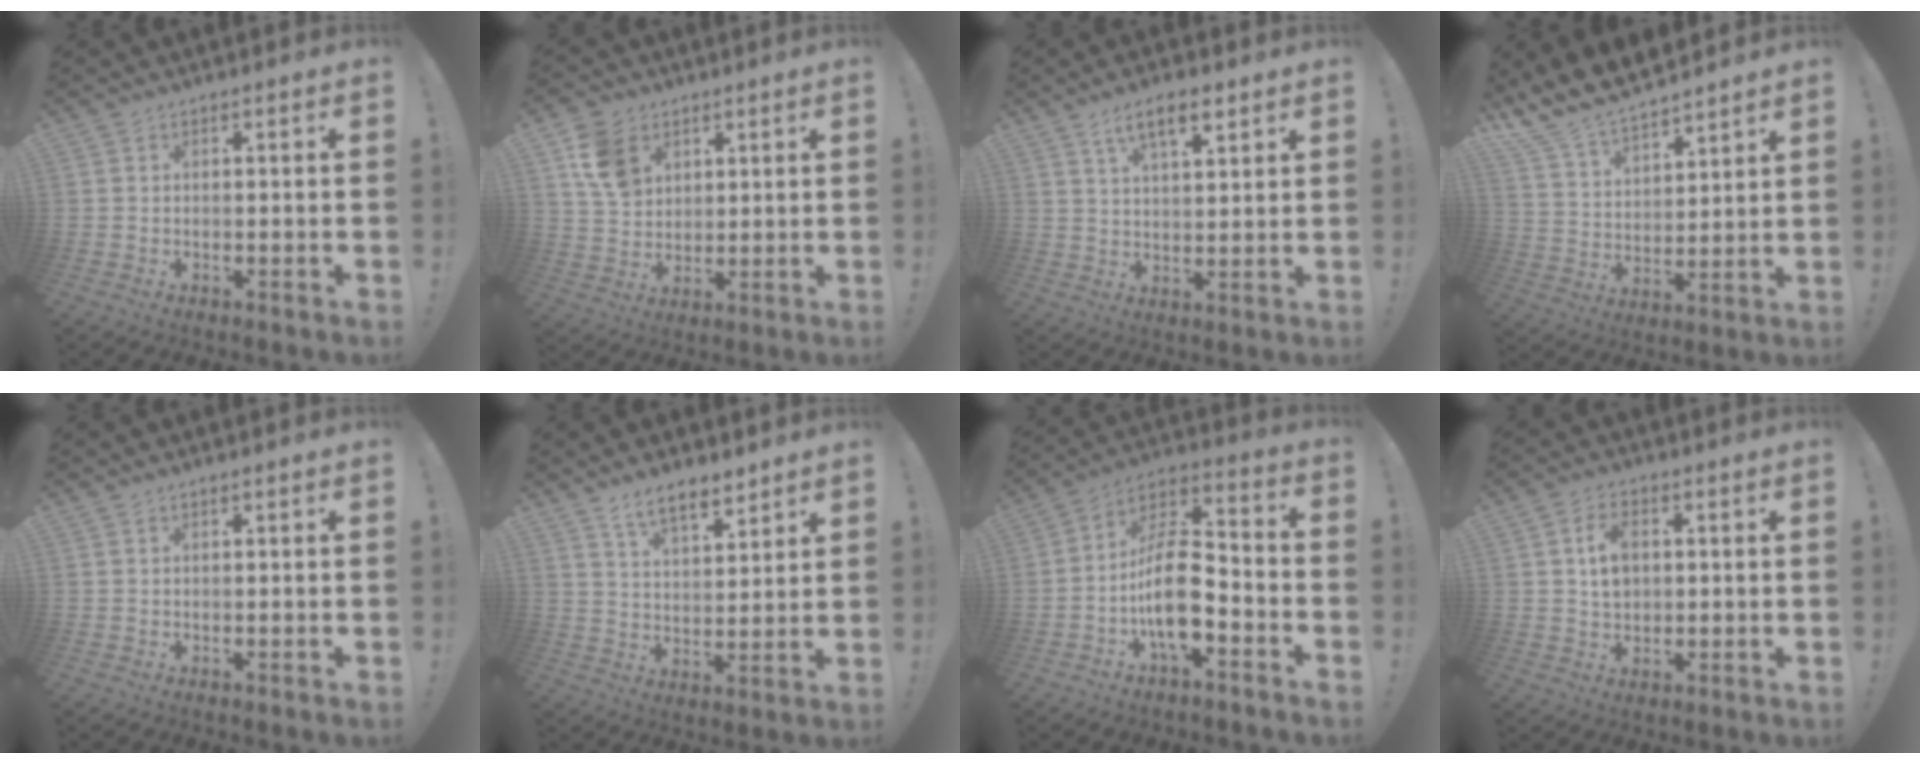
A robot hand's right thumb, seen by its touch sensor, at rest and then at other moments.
{"total": 11.4, "force": [5.5, 8.5, 5.3], "torque": [-0.081, -0.013, 0.111]}
{"total": 8.2, "force": [5.0, 3.0, 5.7], "torque": [-0.085, -0.019, 0.087]}
{"total": 11.6, "force": [10.8, 3.1, 3.0], "torque": [-0.085, -0.091, 0.199]}
{"total": 0.6, "force": [0.5, 0.0, 0.3], "torque": [0.001, -0.003, 0.008]}
{"total": 9.1, "force": [7.2, 2.9, 4.7], "torque": [-0.070, -0.049, 0.132]}
{"total": 15.8, "force": [-5.1, 7.7, 12.8], "torque": [-0.239, 0.033, -0.083]}
{"total": 7.7, "force": [1.6, 5.5, 5.1], "torque": [-0.067, 0.003, 0.028]}